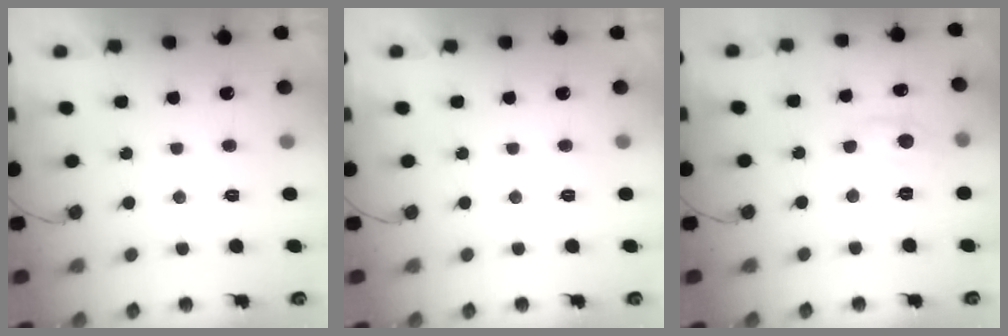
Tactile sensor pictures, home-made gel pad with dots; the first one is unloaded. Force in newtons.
{"total": 0.0}
{"total": 6.2, "press": 6.2, "slide": 0.6}